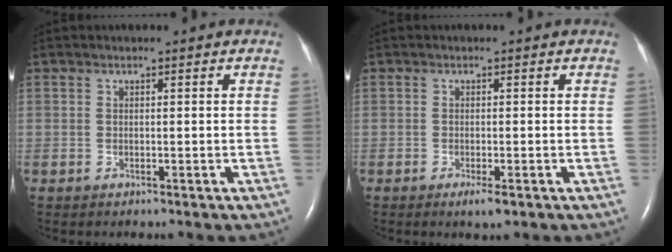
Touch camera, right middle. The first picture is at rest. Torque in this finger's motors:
{"motor_torque": [0.50, -0.28, 0.12, 0.05]}